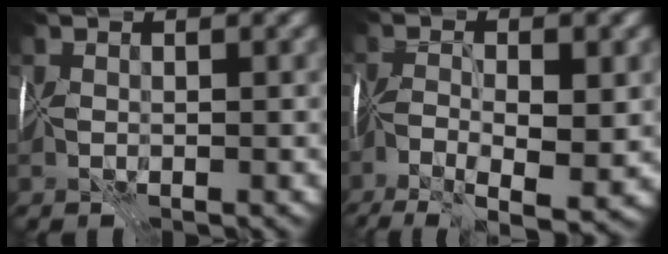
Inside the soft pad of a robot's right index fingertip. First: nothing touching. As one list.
[{"total": 8.1, "force": [-3.8, 2.2, 6.8], "torque": [-0.124, -0.017, -0.062]}]